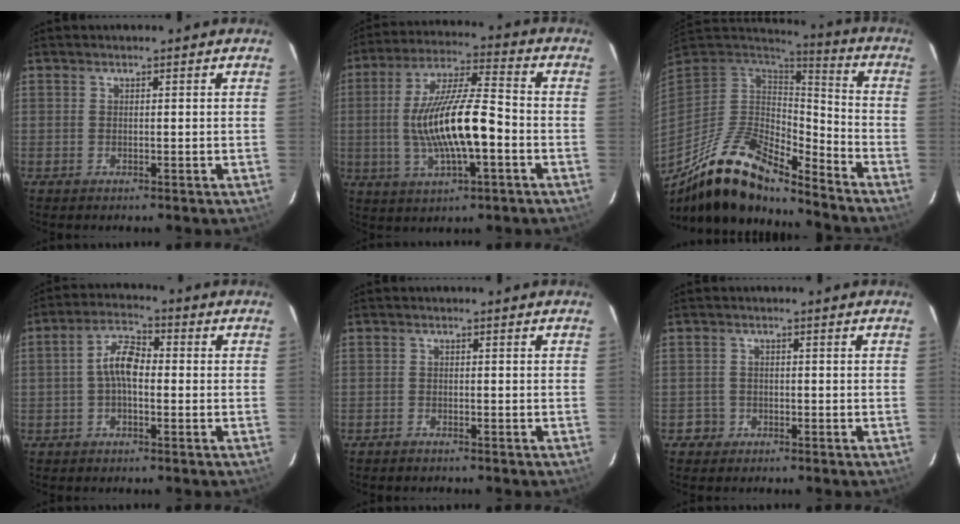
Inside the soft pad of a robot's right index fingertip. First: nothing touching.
{"total": 15.9, "force": [-3.0, 3.7, 15.2], "torque": [-0.292, 0.003, -0.052]}
{"total": 18.8, "force": [-14.2, 5.3, 11.1], "torque": [-0.210, -0.023, -0.264]}
{"total": 5.7, "force": [-0.7, 2.7, 5.0], "torque": [-0.099, 0.021, -0.016]}
{"total": 1.2, "force": [-1.1, 0.4, 0.1], "torque": [-0.013, 0.004, -0.021]}
{"total": 2.3, "force": [-1.1, 2.1, -0.1], "torque": [0.001, 0.015, -0.017]}